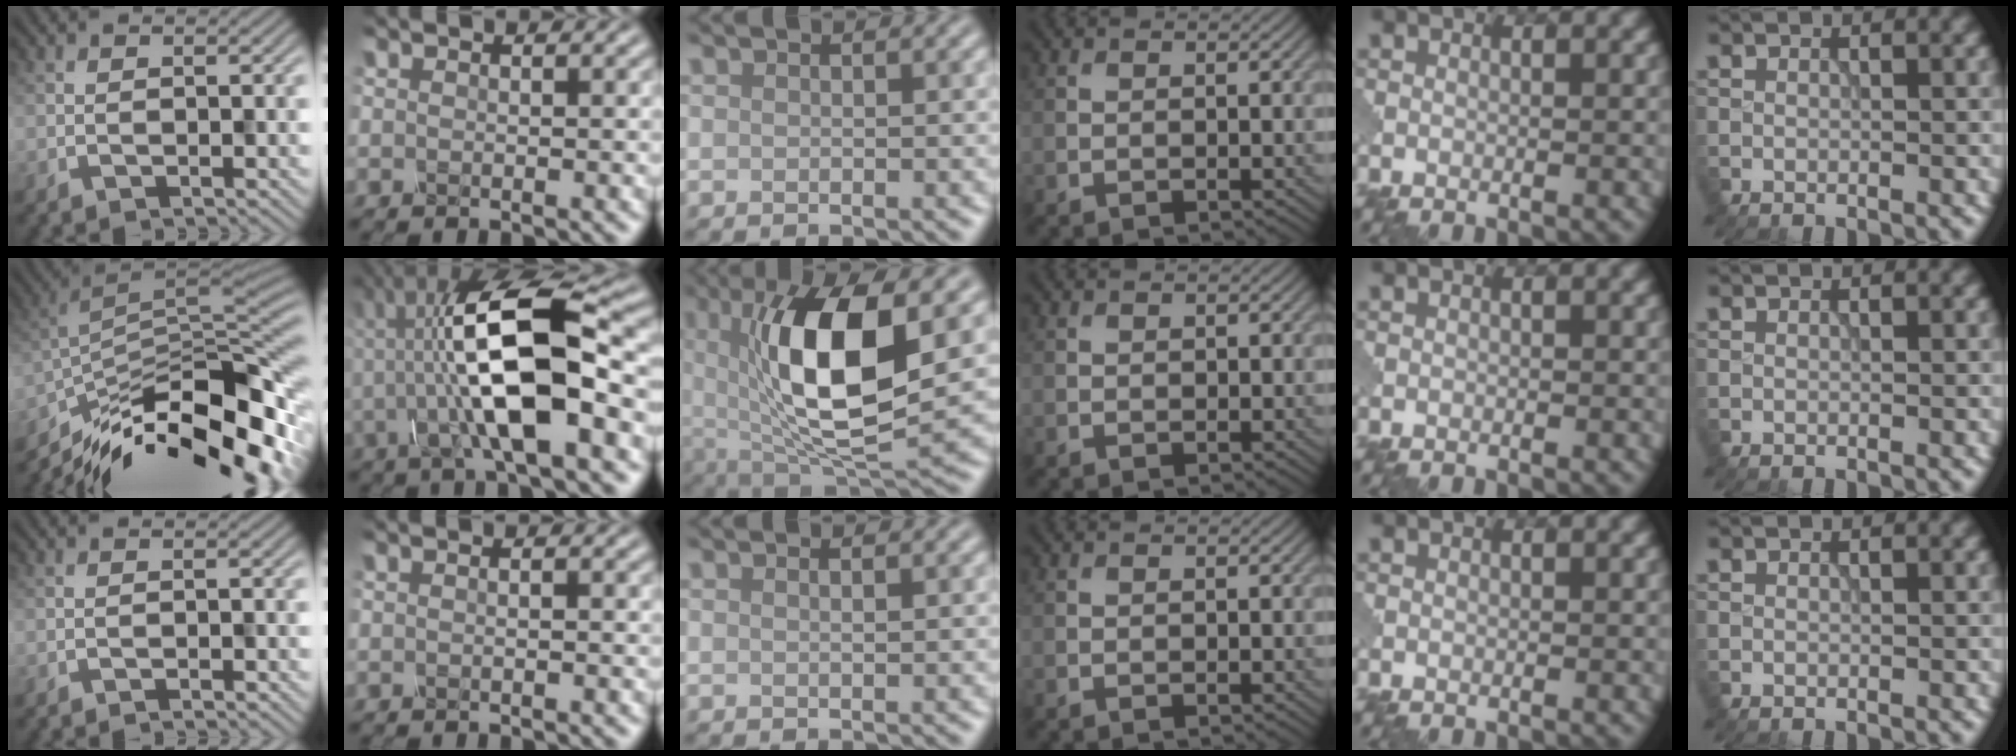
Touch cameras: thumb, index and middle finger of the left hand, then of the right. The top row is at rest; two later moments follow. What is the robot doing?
{"motion": "assemble", "object": "glue stick"}